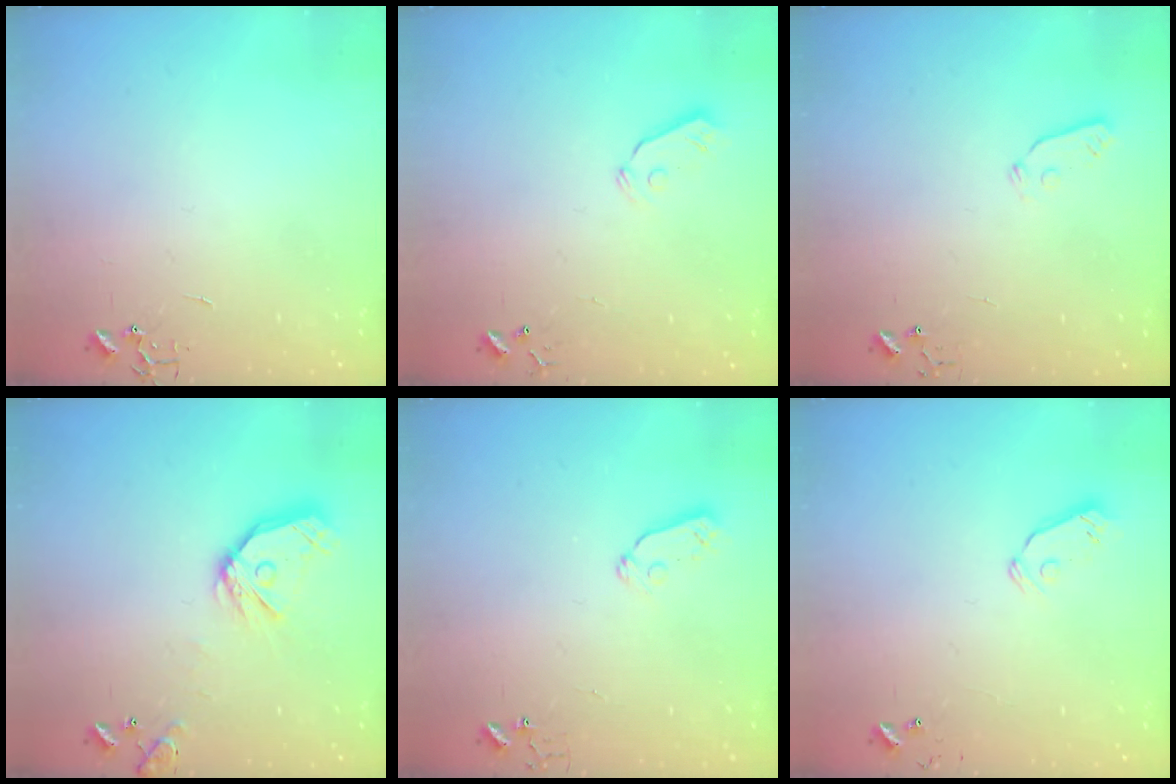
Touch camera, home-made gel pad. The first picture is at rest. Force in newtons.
{"total": 5.5, "press": 5.4, "slide": 0.6}
{"total": 3.7, "press": 3.7, "slide": 0.4}
{"total": 15.3, "press": 15.1, "slide": 2.1}
{"total": 5.0, "press": 4.9, "slide": 1.1}
{"total": 5.4, "press": 5.3, "slide": 0.9}